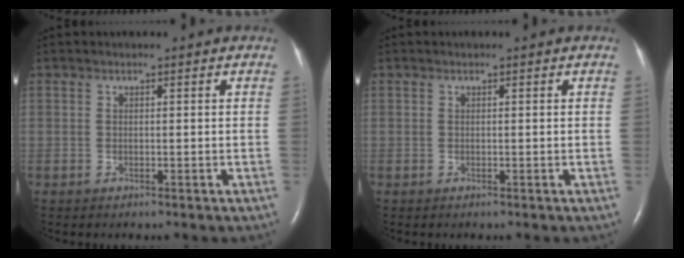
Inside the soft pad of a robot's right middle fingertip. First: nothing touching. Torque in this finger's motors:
{"motor_torque": [0.01, -0.01, -0.22, -0.21]}